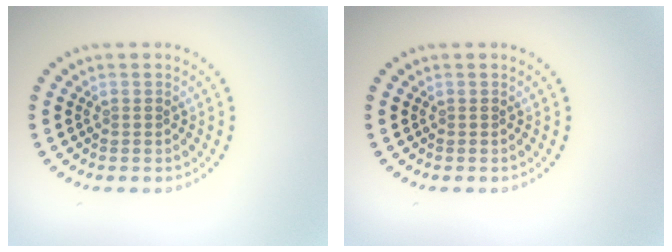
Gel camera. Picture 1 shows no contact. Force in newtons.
{"total": 0.0}